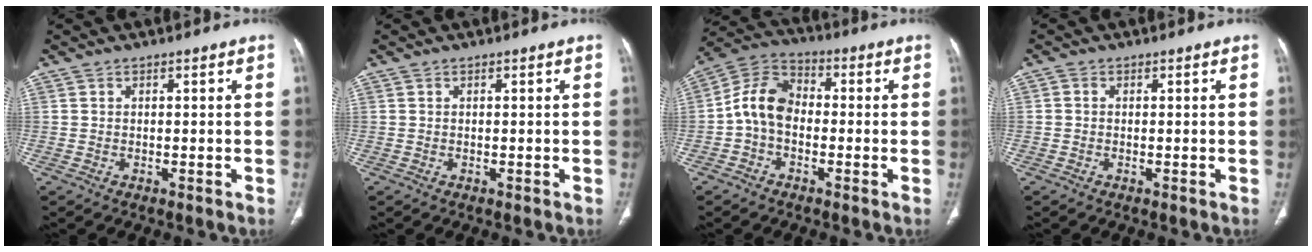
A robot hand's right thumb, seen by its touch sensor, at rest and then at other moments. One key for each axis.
{"total": 0.0}
{"total": 9.0, "fx": -1.4, "fy": 6.4, "fz": 6.1, "tx": -0.100, "ty": 0.032, "tz": -0.042}
{"total": 0.6, "fx": -0.1, "fy": 0.5, "fz": 0.3, "tx": -0.003, "ty": 0.001, "tz": -0.004}